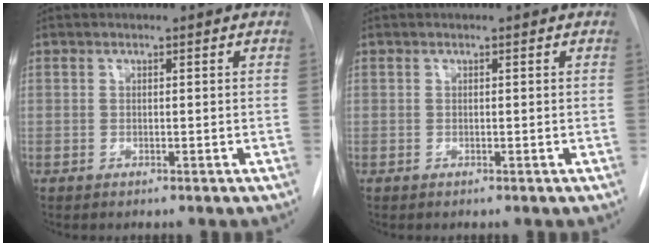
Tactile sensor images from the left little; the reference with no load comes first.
{"total": 0.0}